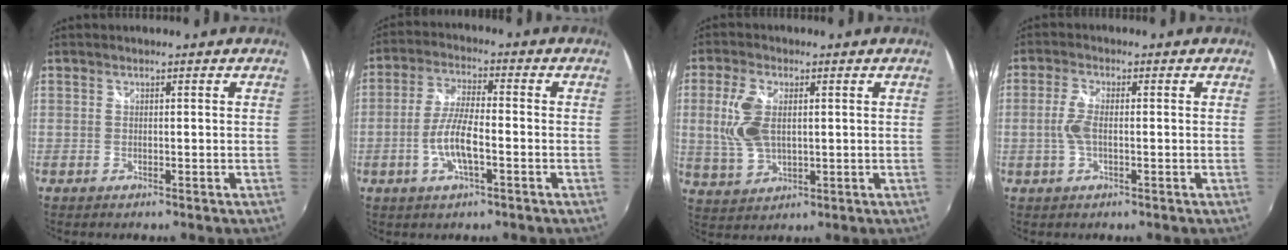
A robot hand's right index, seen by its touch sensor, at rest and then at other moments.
{"total": 7.9, "force": [-2.6, 2.1, 7.2], "torque": [-0.148, 0.000, -0.051]}
{"total": 9.1, "force": [1.3, 5.0, 7.5], "torque": [-0.163, 0.002, 0.032]}
{"total": 4.3, "force": [-0.4, 1.6, 3.9], "torque": [-0.085, 0.002, -0.009]}